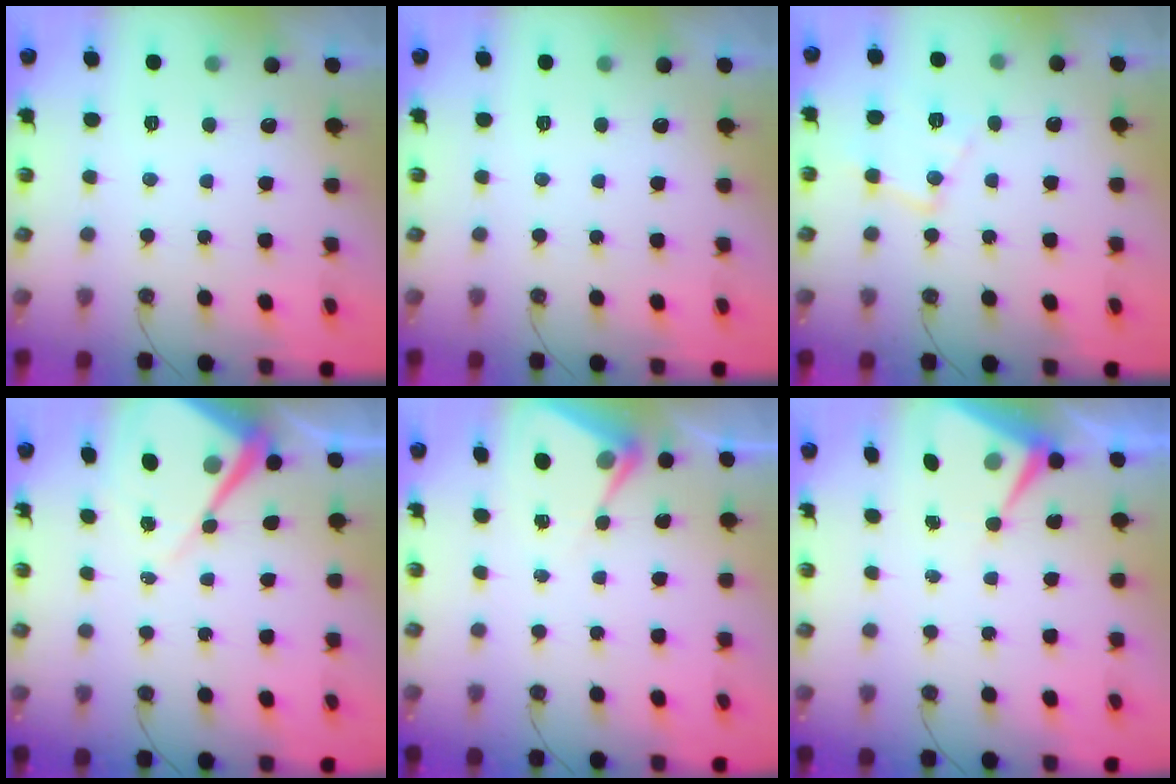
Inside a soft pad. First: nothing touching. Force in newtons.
{"total": 0.0}
{"total": 10.0, "press": 10.0, "slide": 0.7}
{"total": 9.6, "press": 9.6, "slide": 0.7}
{"total": 6.0, "press": 6.0, "slide": 0.4}
{"total": 8.2, "press": 8.2, "slide": 0.1}